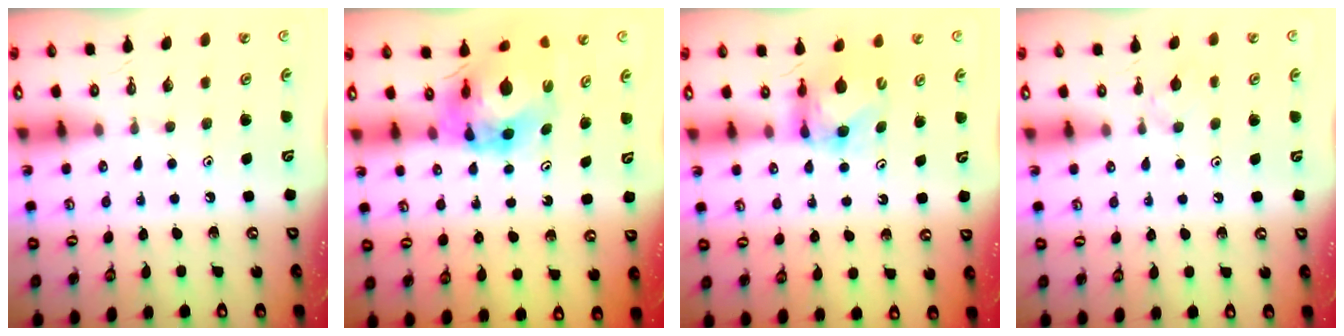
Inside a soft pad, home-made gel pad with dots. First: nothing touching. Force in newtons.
{"total": 10.9, "press": 10.9, "slide": 0.6}
{"total": 6.1, "press": 6.1, "slide": 0.4}
{"total": 2.2, "press": 2.1, "slide": 0.6}